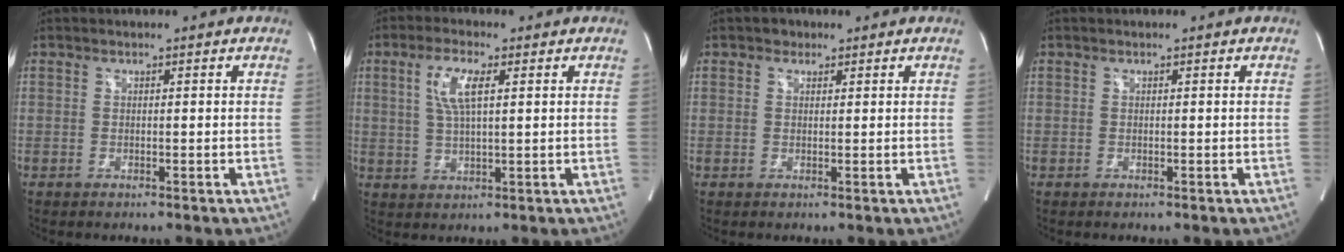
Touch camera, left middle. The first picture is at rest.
{"total": 6.1, "force": [2.0, 1.3, 5.6], "torque": [-0.117, 0.005, 0.040]}
{"total": 1.5, "force": [0.9, 1.2, 0.3], "torque": [-0.004, 0.003, 0.010]}
{"total": 0.0}